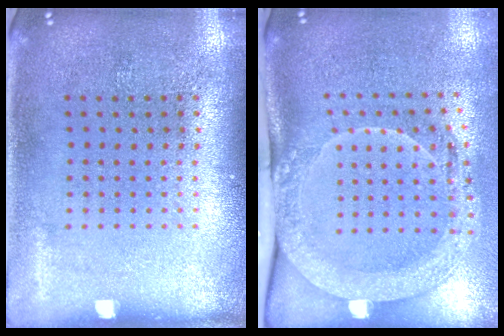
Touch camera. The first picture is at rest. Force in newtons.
{"total": 2.2, "press": 2.1, "slide": 0.7}